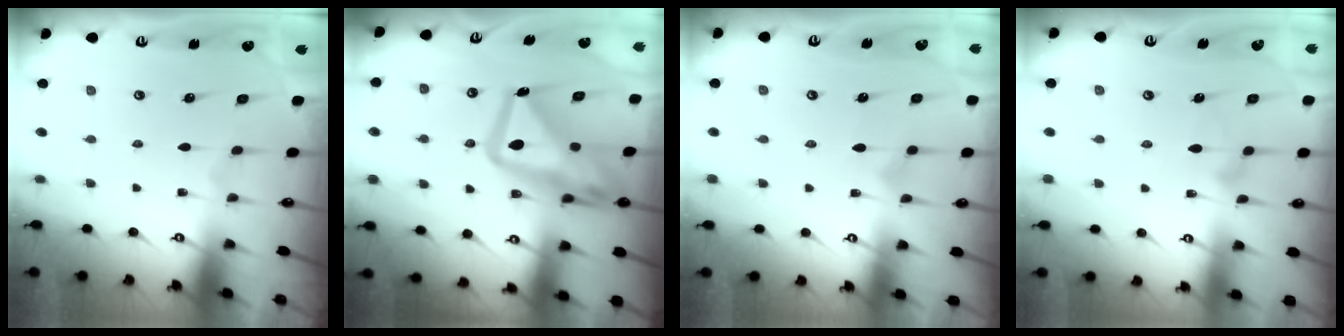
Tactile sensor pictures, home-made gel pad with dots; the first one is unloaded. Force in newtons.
{"total": 19.4, "press": 19.4, "slide": 1.5}
{"total": 7.8, "press": 7.8, "slide": 0.1}
{"total": 7.8, "press": 7.8, "slide": 0.4}